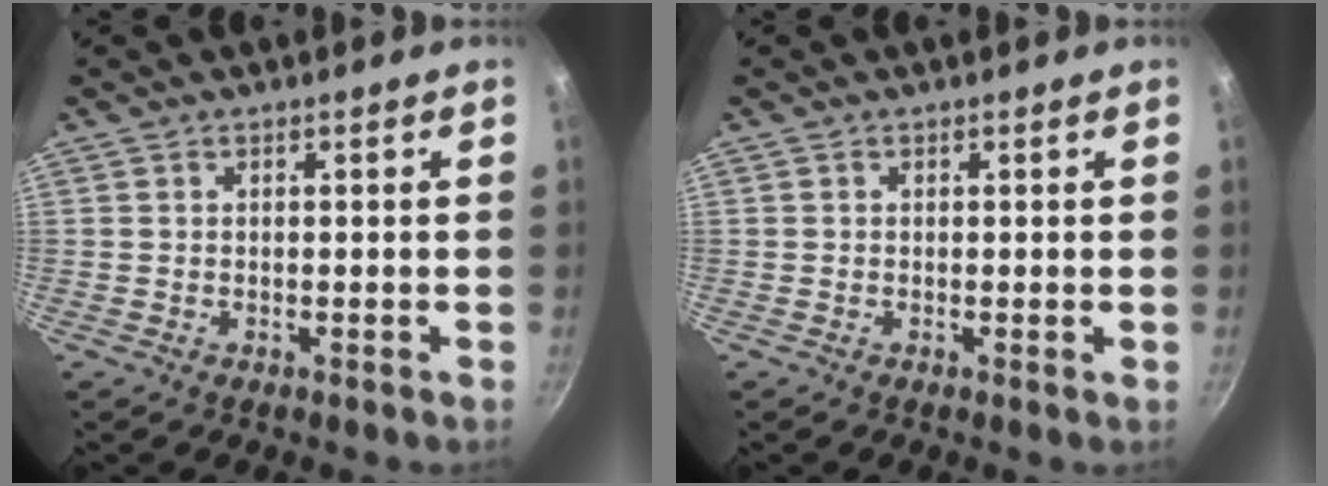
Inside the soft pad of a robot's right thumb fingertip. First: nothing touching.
{"total": 0.0}